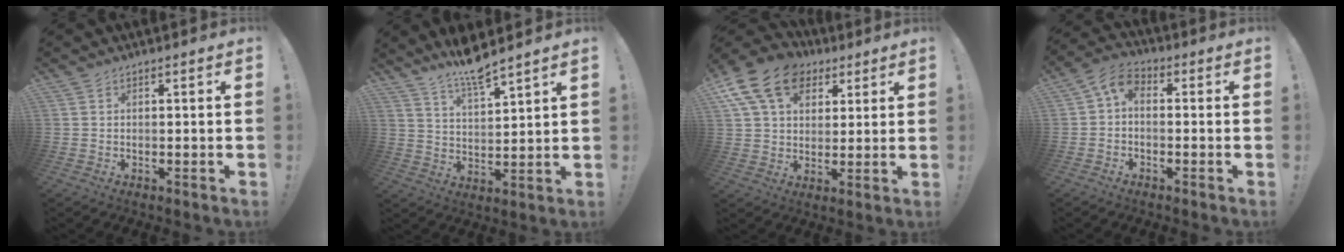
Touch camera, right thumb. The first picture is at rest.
{"total": 9.3, "force": [8.1, 1.0, 4.4], "torque": [-0.084, -0.054, 0.143]}
{"total": 16.8, "force": [7.5, 12.0, 9.1], "torque": [-0.155, -0.027, 0.142]}
{"total": 5.9, "force": [0.1, 3.8, 4.4], "torque": [-0.082, 0.001, 0.006]}